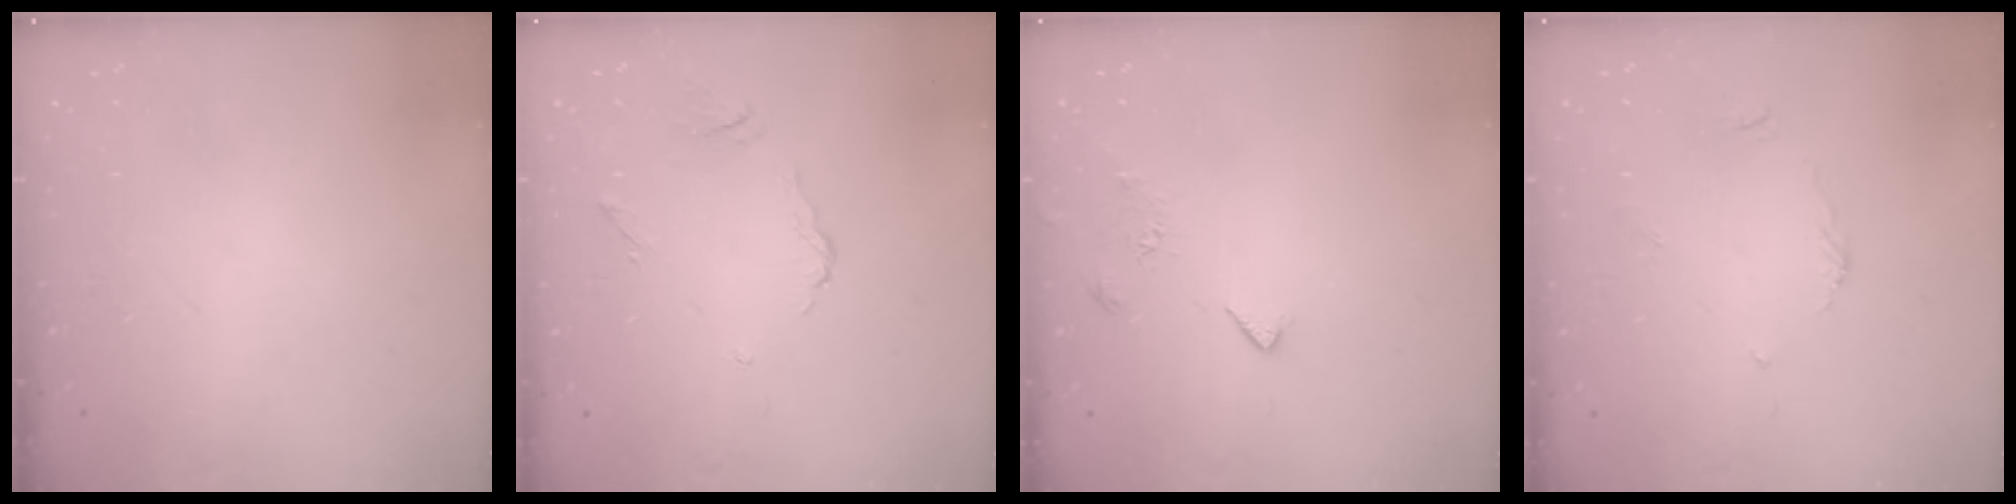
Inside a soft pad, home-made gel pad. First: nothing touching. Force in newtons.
{"total": 5.0, "press": 5.0, "slide": 0.3}
{"total": 3.8, "press": 3.7, "slide": 0.8}
{"total": 2.7, "press": 2.7, "slide": 0.3}